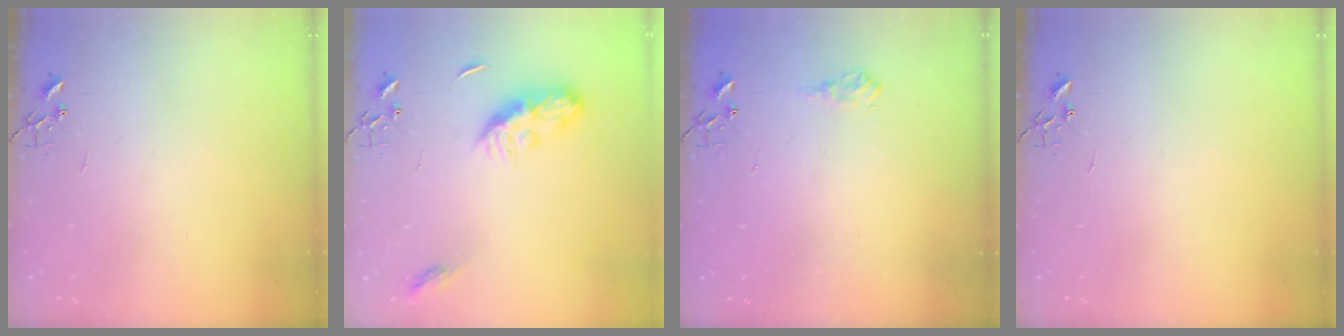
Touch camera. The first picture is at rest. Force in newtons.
{"total": 9.3, "press": 9.3, "slide": 0.3}
{"total": 6.2, "press": 6.2, "slide": 0.9}
{"total": 0.0}